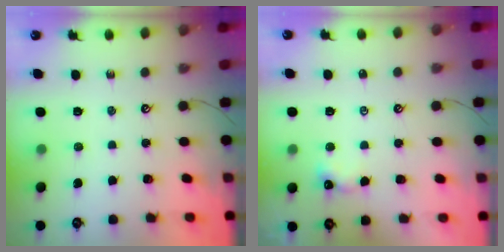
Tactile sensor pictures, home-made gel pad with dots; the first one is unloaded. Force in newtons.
{"total": 1.2, "press": 1.2, "slide": 0.4}